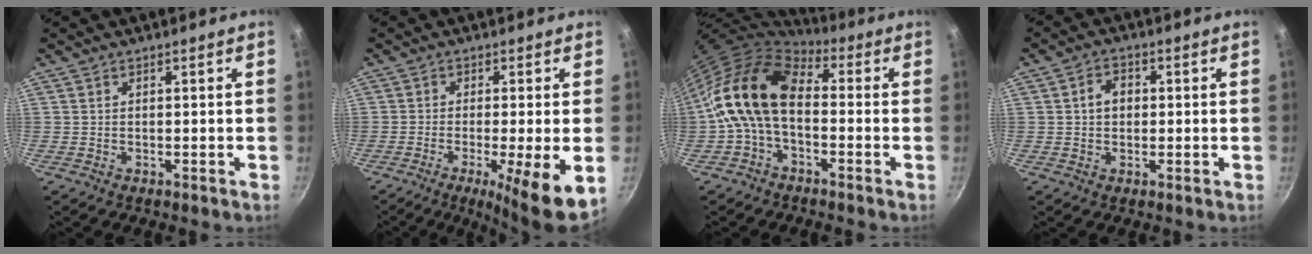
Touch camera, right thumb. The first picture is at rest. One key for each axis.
{"total": 10.8, "fx": -3.1, "fy": 1.5, "fz": 10.2, "tx": -0.161, "ty": -0.006, "tz": -0.045}
{"total": 13.3, "fx": -0.8, "fy": 8.3, "fz": 10.4, "tx": -0.171, "ty": 0.035, "tz": -0.033}
{"total": 4.1, "fx": 0.4, "fy": 3.2, "fz": 2.5, "tx": -0.023, "ty": 0.008, "tz": 0.001}